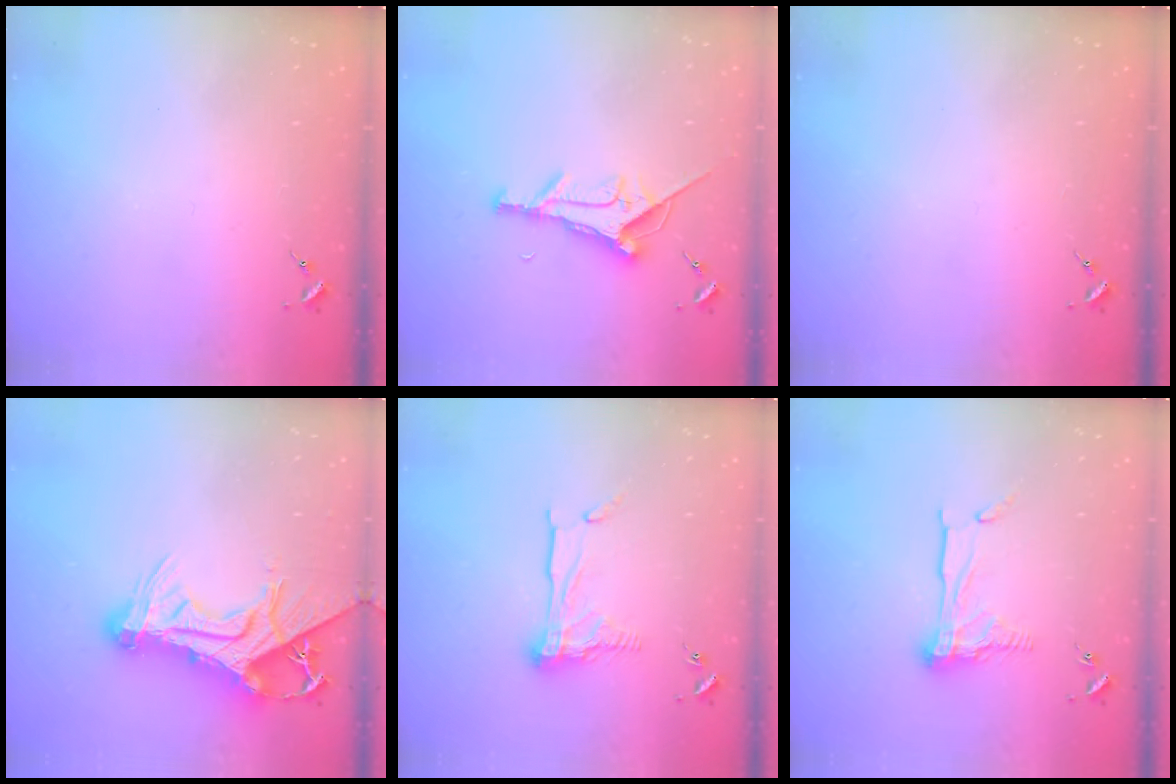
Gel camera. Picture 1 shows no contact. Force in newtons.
{"total": 11.2, "press": 11.1, "slide": 1.1}
{"total": 0.0}
{"total": 19.7, "press": 19.6, "slide": 1.8}
{"total": 13.5, "press": 13.5, "slide": 1.2}
{"total": 13.5, "press": 13.5, "slide": 1.2}